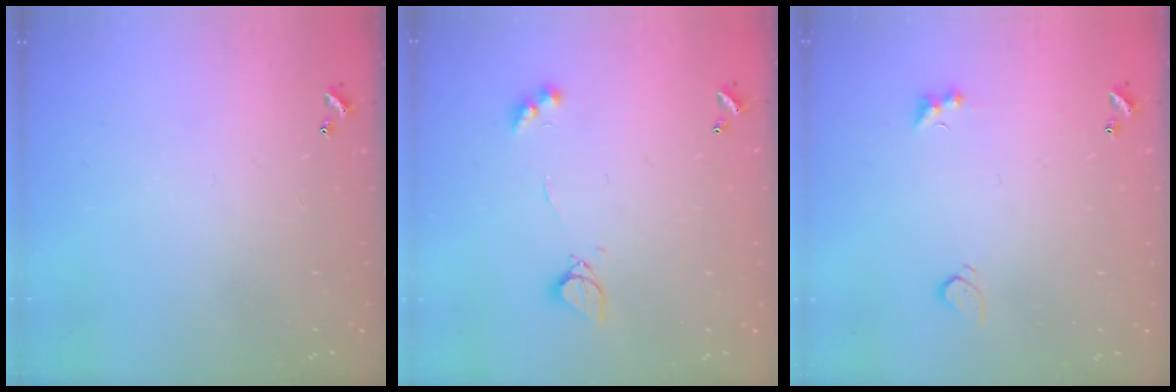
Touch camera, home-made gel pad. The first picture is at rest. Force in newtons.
{"total": 3.3, "press": 3.3, "slide": 0.5}
{"total": 3.6, "press": 3.5, "slide": 0.9}